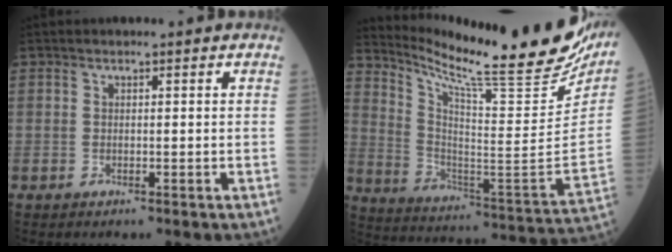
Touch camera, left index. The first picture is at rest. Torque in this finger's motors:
{"motor_torque": [-0.45, -0.80, 0.07, 0.06]}